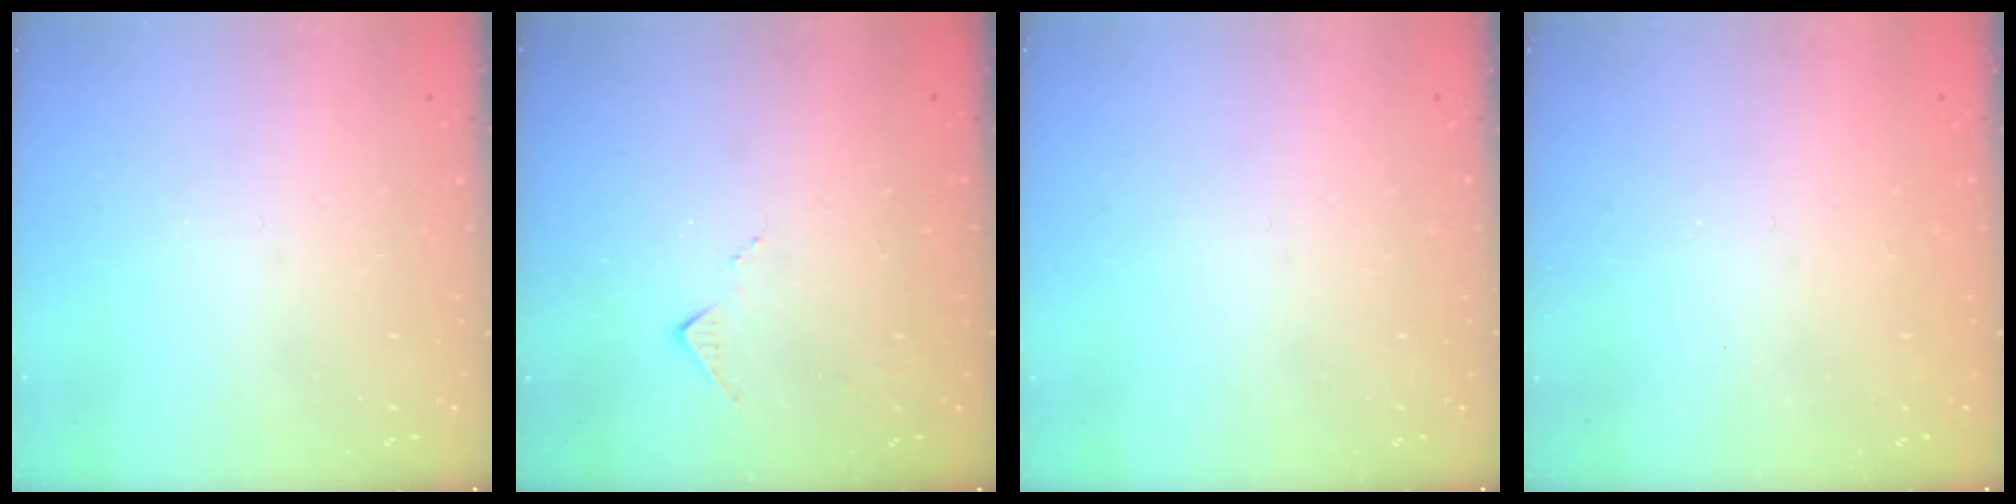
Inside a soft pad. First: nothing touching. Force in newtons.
{"total": 5.7, "press": 5.7, "slide": 0.6}
{"total": 0.0}
{"total": 0.9, "press": 0.9, "slide": 0.4}